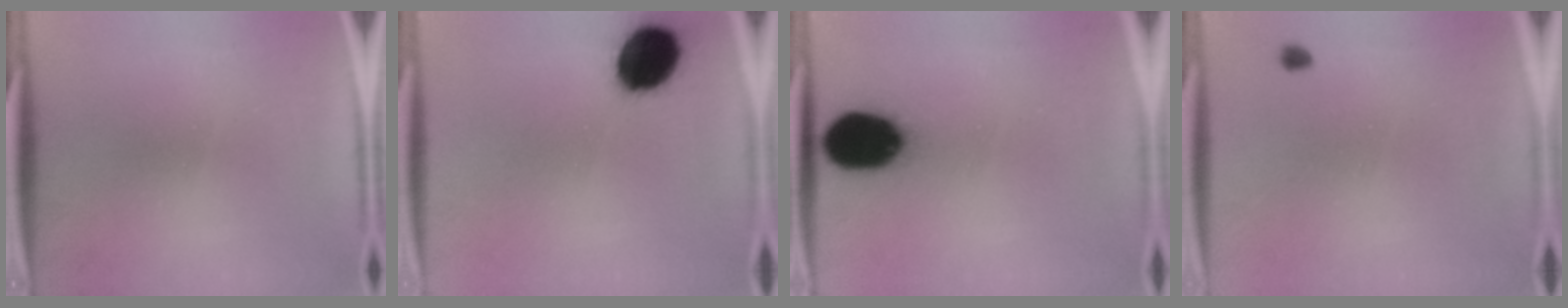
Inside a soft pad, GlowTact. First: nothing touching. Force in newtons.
{"total": 13.9}
{"total": 16.5}
{"total": 0.9}